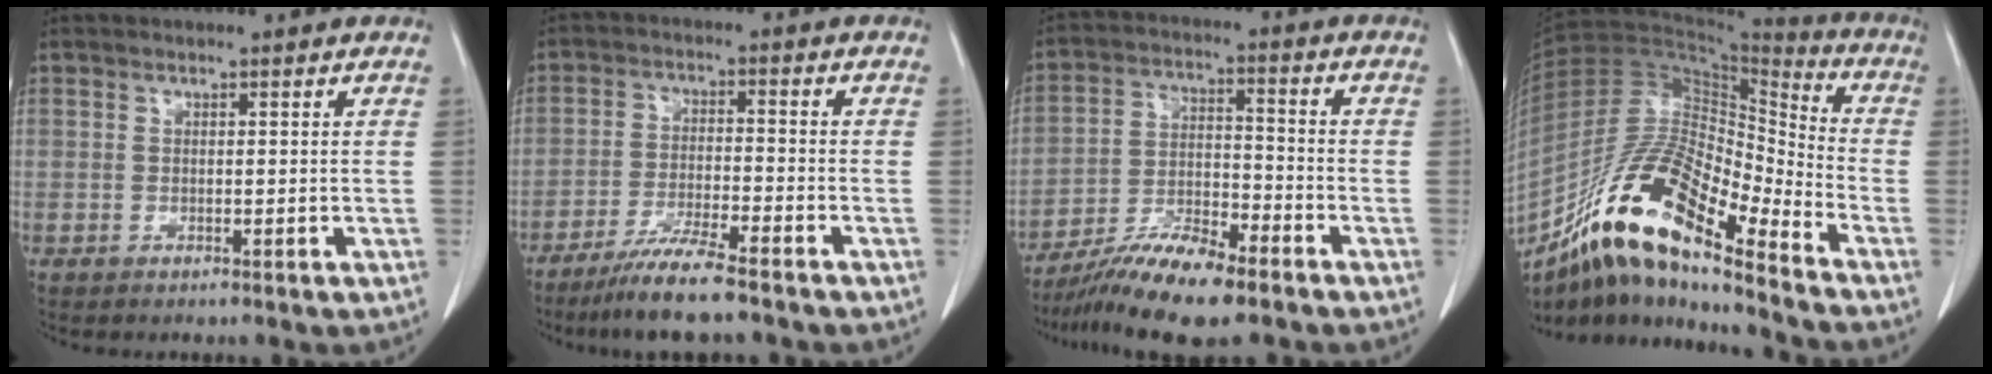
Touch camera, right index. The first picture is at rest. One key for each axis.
{"total": 7.7, "fx": -6.2, "fy": 0.0, "fz": 4.6, "tx": -0.086, "ty": -0.023, "tz": -0.114}
{"total": 11.4, "fx": -8.8, "fy": 1.9, "fz": 7.1, "tx": -0.126, "ty": -0.011, "tz": -0.156}
{"total": 19.5, "fx": -13.0, "fy": 3.8, "fz": 14.0, "tx": -0.274, "ty": 0.002, "tz": -0.231}